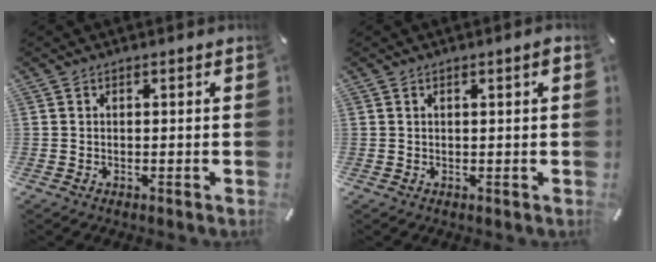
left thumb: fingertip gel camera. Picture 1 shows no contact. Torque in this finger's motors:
{"motor_torque": [-0.01, -0.25, 0.13, 0.17, 0.00]}